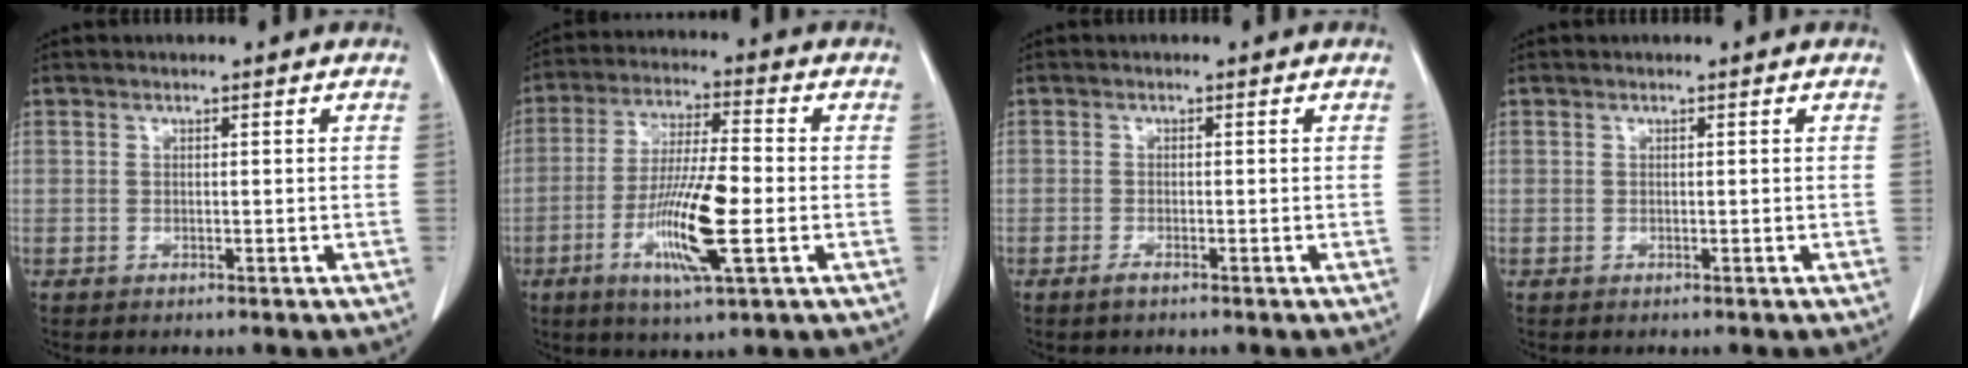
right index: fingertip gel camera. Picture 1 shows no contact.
{"total": 12.4, "force": [-3.5, 1.0, 11.9], "torque": [-0.228, -0.016, -0.067]}
{"total": 1.2, "force": [-0.9, 0.1, 0.8], "torque": [-0.019, -0.002, -0.017]}
{"total": 0.0}